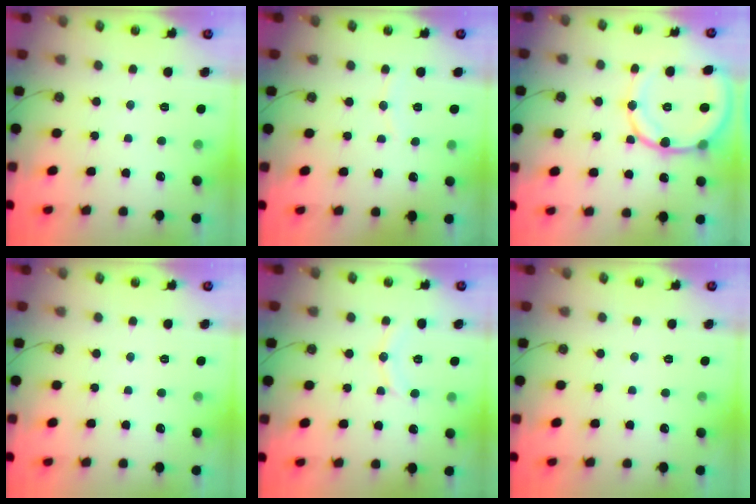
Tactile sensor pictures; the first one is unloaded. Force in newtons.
{"total": 5.1, "press": 5.1, "slide": 0.4}
{"total": 15.5, "press": 15.3, "slide": 2.9}
{"total": 0.0}
{"total": 8.1, "press": 8.1, "slide": 0.8}
{"total": 0.0}